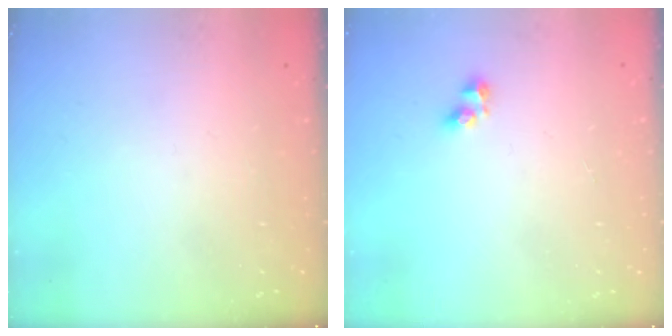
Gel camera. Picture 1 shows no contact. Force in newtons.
{"total": 3.9, "press": 3.8, "slide": 0.9}